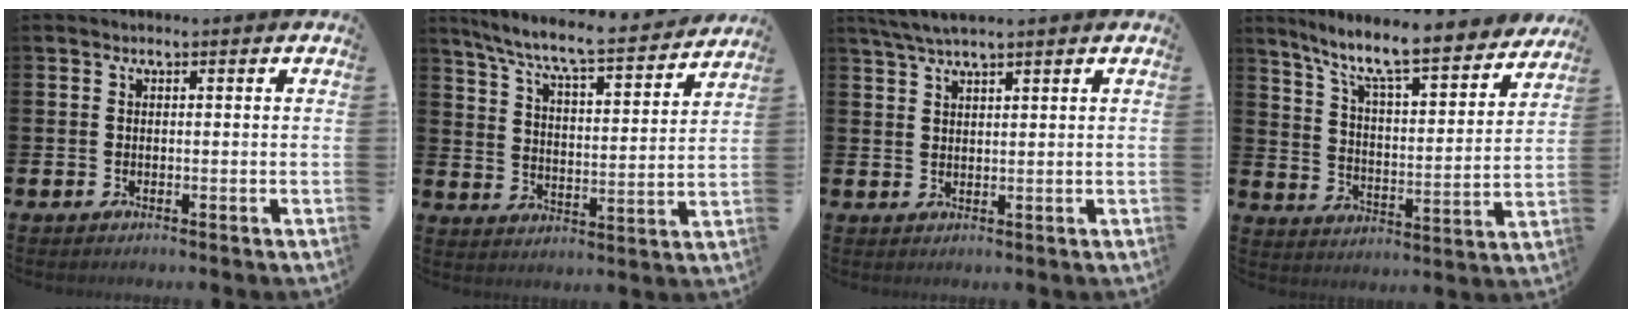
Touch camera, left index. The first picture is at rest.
{"total": 7.8, "force": [7.1, 0.6, 3.2], "torque": [-0.096, -0.053, 0.119]}
{"total": 3.6, "force": [3.2, 0.2, 1.8], "torque": [-0.044, -0.002, 0.058]}
{"total": 9.7, "force": [8.5, 1.2, 4.5], "torque": [-0.118, -0.060, 0.140]}